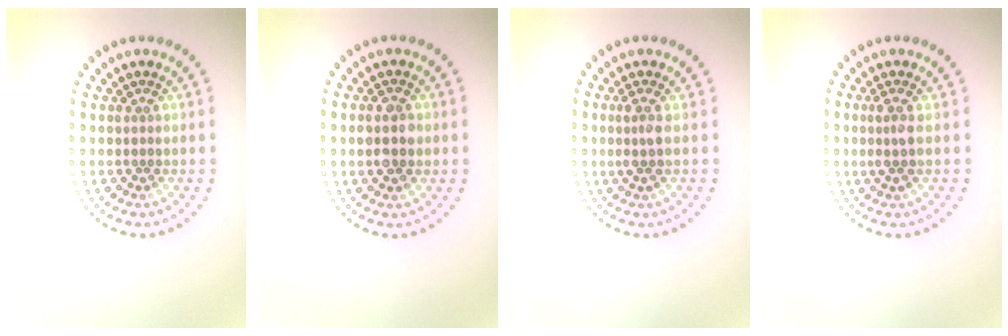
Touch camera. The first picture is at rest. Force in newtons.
{"total": 2.7, "press": 2.7, "slide": 0.2}
{"total": 1.5, "press": 1.2, "slide": 0.9}
{"total": 1.5, "press": 1.2, "slide": 0.9}